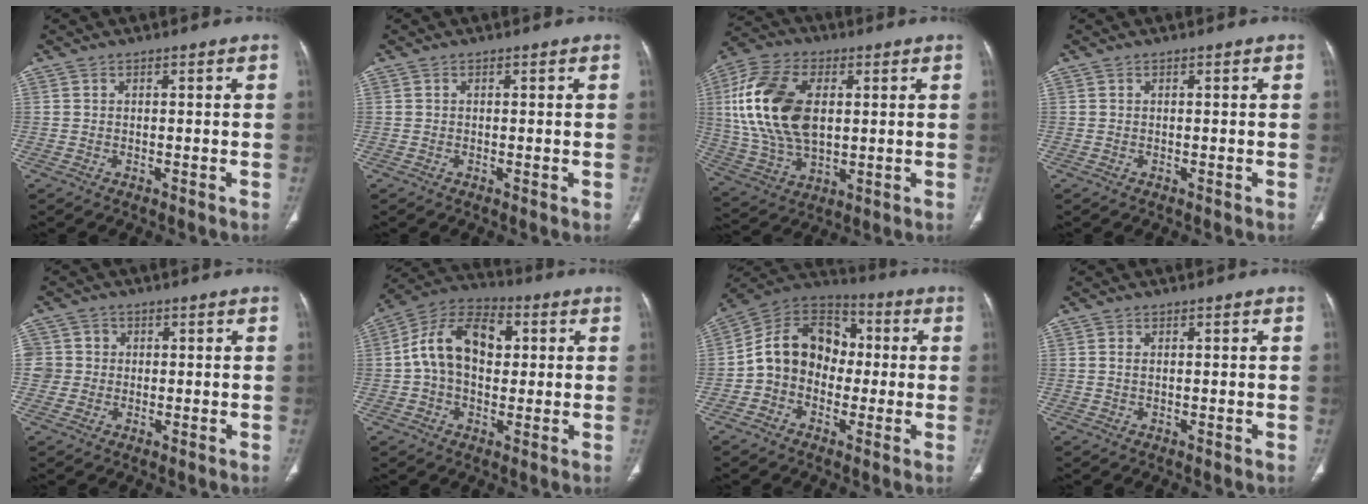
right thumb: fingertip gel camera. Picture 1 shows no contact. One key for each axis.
{"total": 0.0}
{"total": 19.7, "fx": 3.2, "fy": 11.8, "fz": 15.5, "tx": -0.309, "ty": -0.003, "tz": 0.063}
{"total": 0.0}
{"total": 4.9, "fx": 0.2, "fy": 4.8, "fz": 0.6, "tx": 0.012, "ty": 0.011, "tz": 0.002}
{"total": 14.2, "fx": 2.0, "fy": 9.4, "fz": 10.4, "tx": -0.162, "ty": 0.029, "tz": 0.026}
{"total": 14.0, "fx": -0.8, "fy": 11.2, "fz": 8.3, "tx": -0.106, "ty": 0.042, "tz": -0.030}
{"total": 1.1, "fx": 0.2, "fy": 0.6, "fz": 0.8, "tx": -0.021, "ty": 0.002, "tz": 0.006}